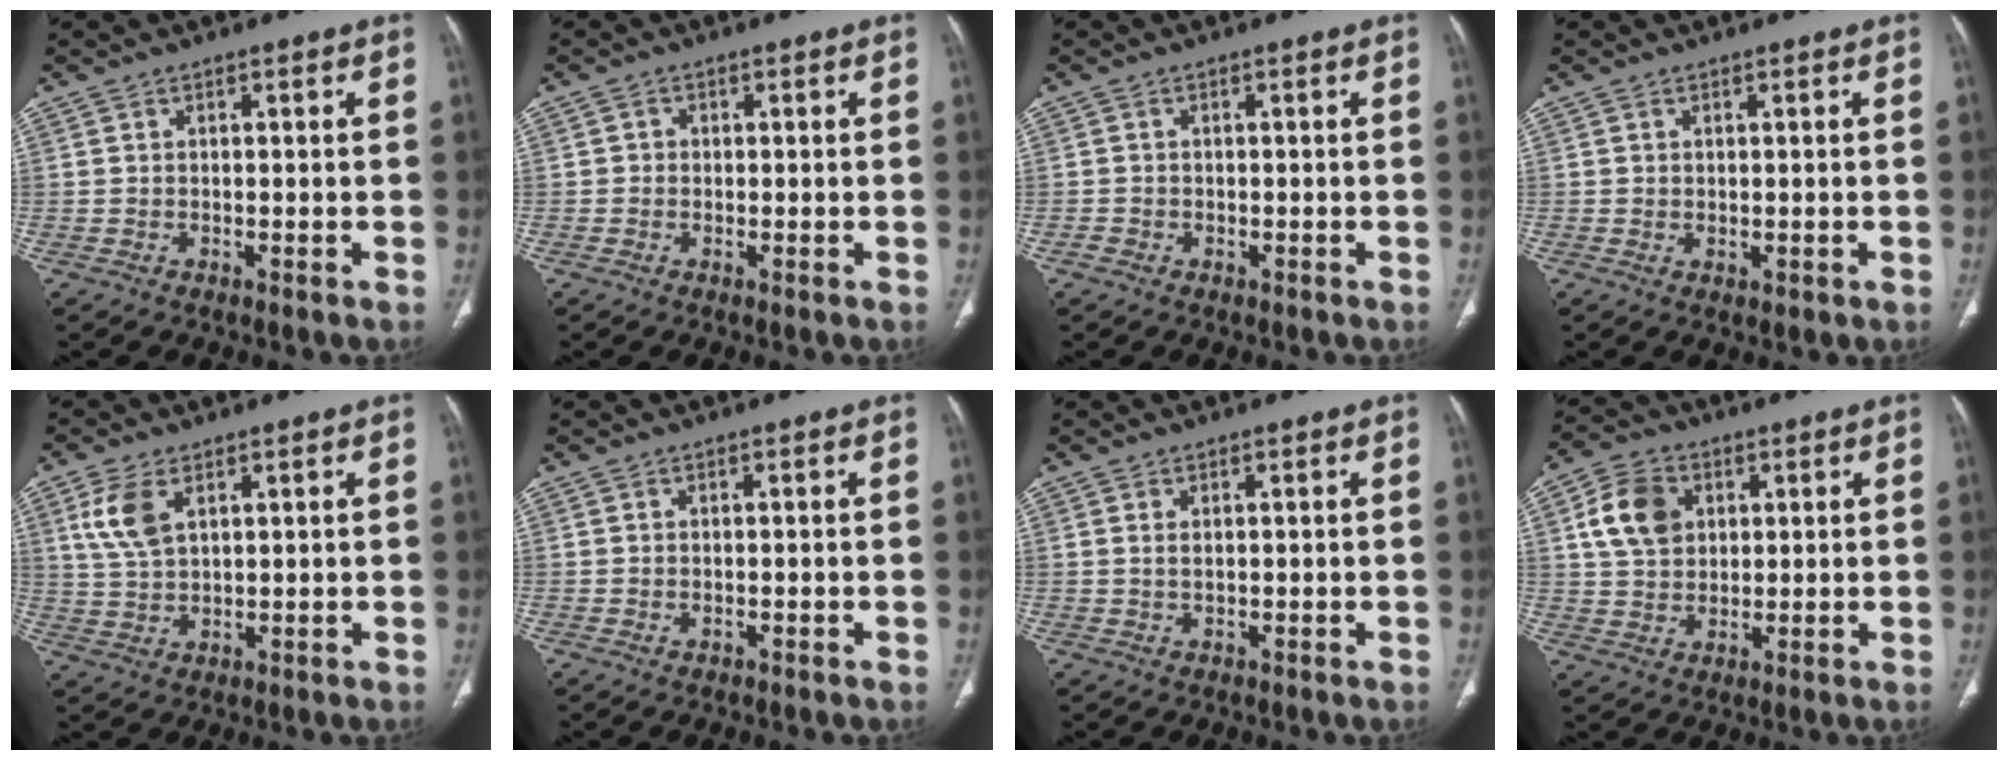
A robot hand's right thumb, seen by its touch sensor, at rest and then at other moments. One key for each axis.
{"total": 1.1, "fx": -0.1, "fy": 1.0, "fz": 0.3, "tx": 0.001, "ty": 0.003, "tz": -0.003}
{"total": 0.9, "fx": -0.5, "fy": 0.8, "fz": 0.2, "tx": -0.004, "ty": 0.003, "tz": -0.010}
{"total": 1.2, "fx": -0.1, "fy": 0.7, "fz": 1.0, "tx": -0.015, "ty": -0.005, "tz": 0.004}
{"total": 6.9, "fx": 3.0, "fy": 3.7, "fz": 5.1, "tx": -0.111, "ty": -0.004, "tz": 0.066}
{"total": 0.6, "fx": -0.2, "fy": 0.4, "fz": 0.4, "tx": -0.011, "ty": 0.002, "tz": 0.001}
{"total": 1.3, "fx": 0.4, "fy": 0.6, "fz": 1.0, "tx": -0.025, "ty": 0.000, "tz": 0.013}
{"total": 9.7, "fx": 2.9, "fy": 7.4, "fz": 5.7, "tx": -0.088, "ty": -0.002, "tz": 0.054}